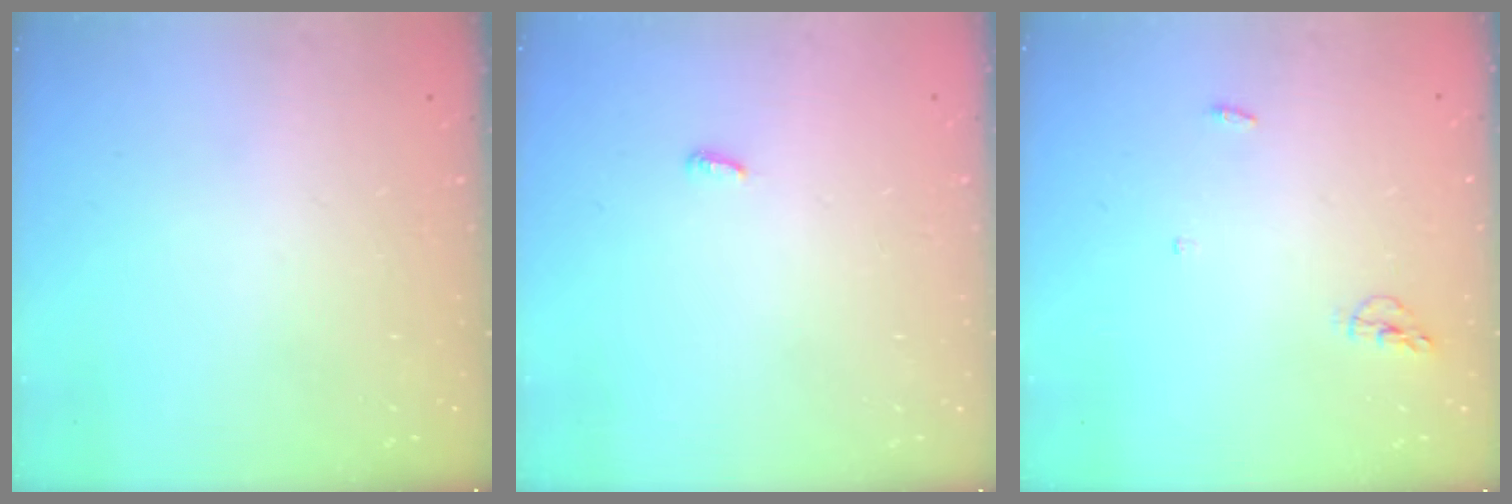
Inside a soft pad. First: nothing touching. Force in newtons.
{"total": 2.9, "press": 2.9, "slide": 0.2}
{"total": 4.3, "press": 4.1, "slide": 1.0}